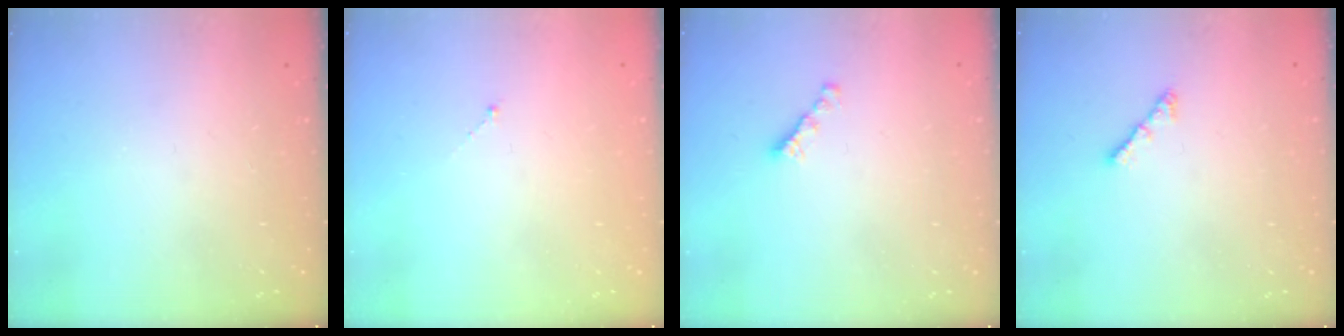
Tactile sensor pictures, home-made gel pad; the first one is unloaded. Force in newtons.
{"total": 0.0}
{"total": 2.8, "press": 2.7, "slide": 0.7}
{"total": 2.4, "press": 2.3, "slide": 0.6}